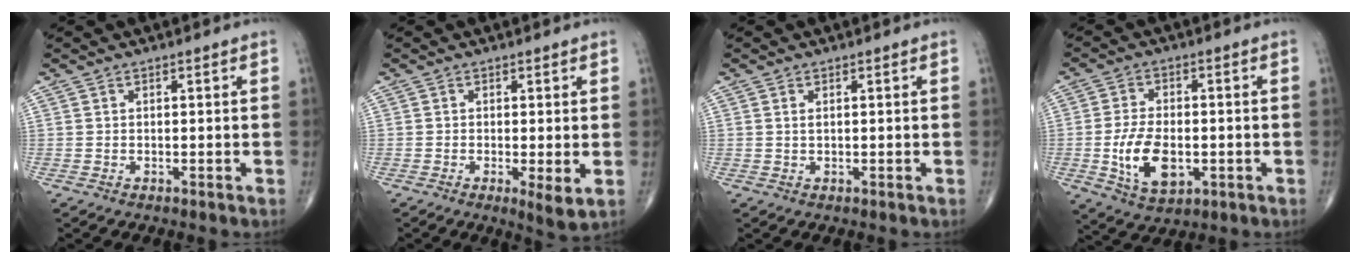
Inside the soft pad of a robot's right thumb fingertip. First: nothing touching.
{"total": 4.0, "force": [-0.7, 0.9, 3.9], "torque": [-0.069, -0.016, -0.015]}
{"total": 0.9, "force": [0.3, 0.4, 0.7], "torque": [-0.017, 0.002, 0.006]}
{"total": 10.6, "force": [-2.1, 6.0, 8.5], "torque": [-0.149, -0.002, -0.031]}